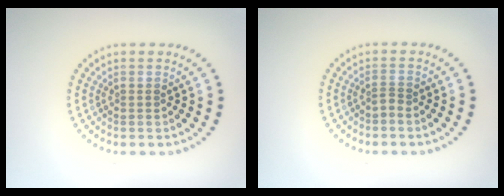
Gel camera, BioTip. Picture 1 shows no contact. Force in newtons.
{"total": 0.5, "press": 0.3, "slide": 0.4}